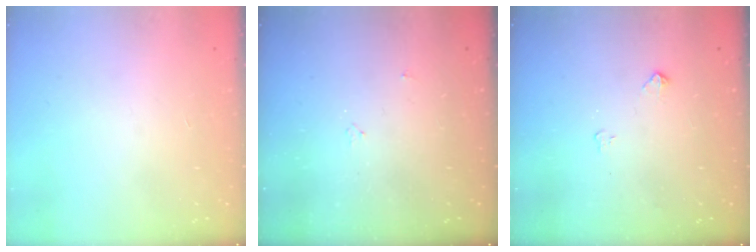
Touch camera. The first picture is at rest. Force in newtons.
{"total": 2.7, "press": 2.7, "slide": 0.5}
{"total": 4.0, "press": 3.9, "slide": 0.7}